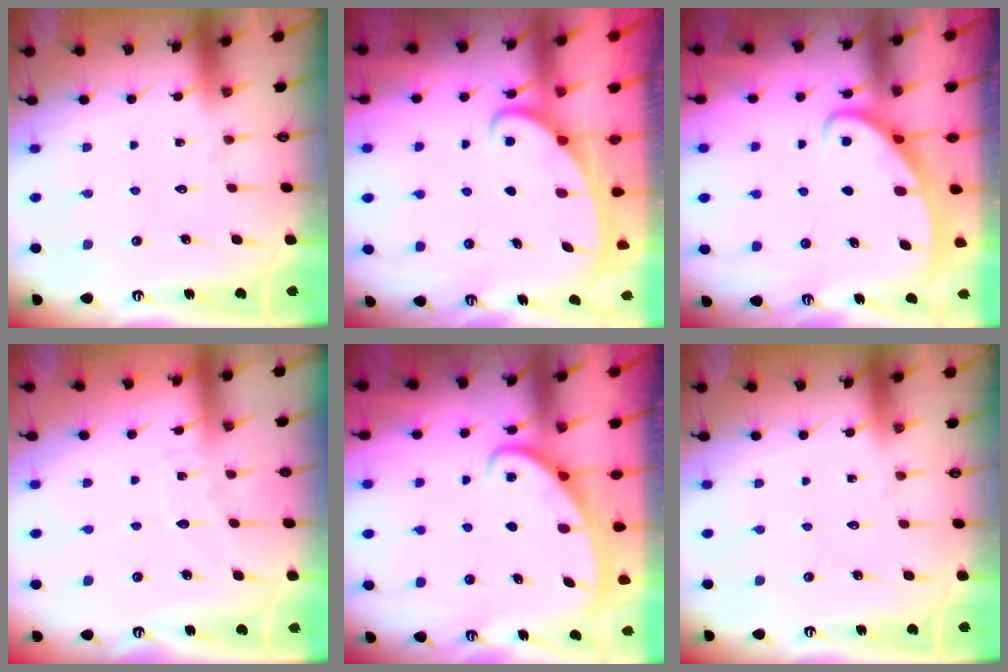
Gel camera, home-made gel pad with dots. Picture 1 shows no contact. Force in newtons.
{"total": 2.2, "press": 2.2, "slide": 0.3}
{"total": 2.6, "press": 2.6, "slide": 0.3}
{"total": 3.2, "press": 3.2, "slide": 0.4}
{"total": 2.6, "press": 2.6, "slide": 0.3}
{"total": 0.0}